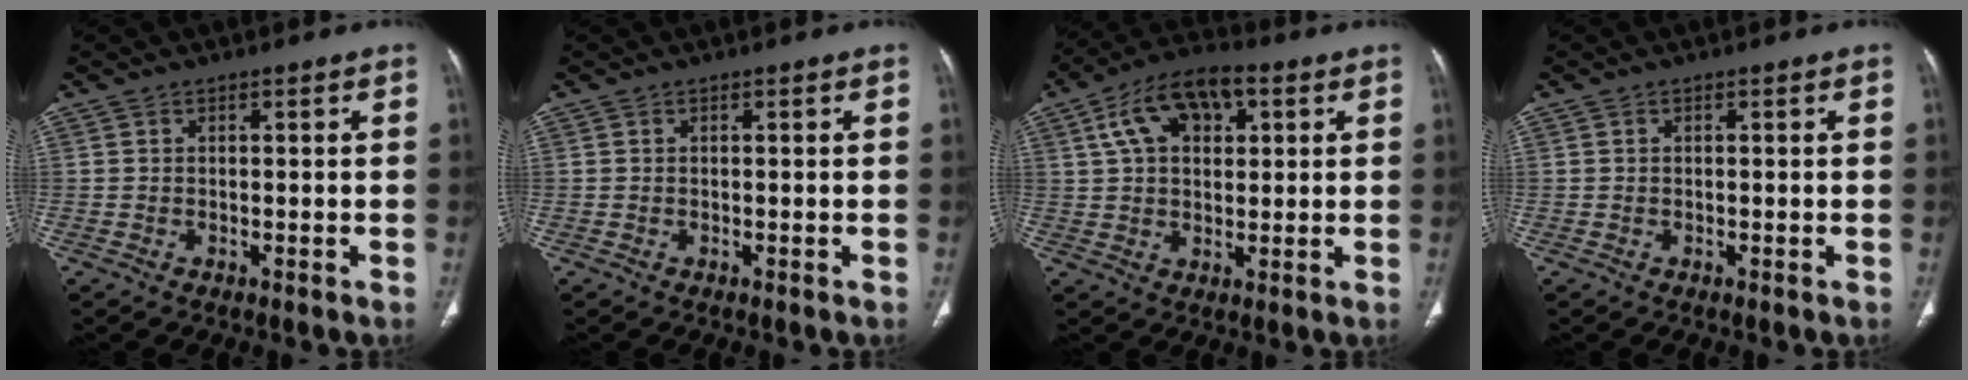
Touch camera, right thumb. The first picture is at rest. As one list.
[{"total": 0.0}, {"total": 12.6, "force": [4.5, 7.2, 9.4], "torque": [-0.151, 0.015, 0.072]}, {"total": 0.0}]